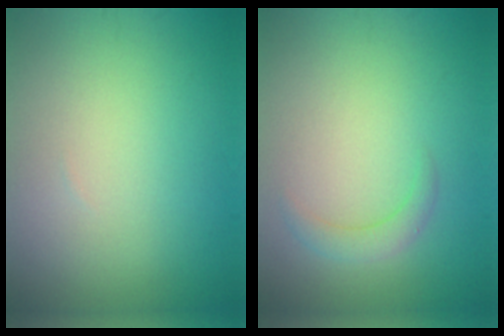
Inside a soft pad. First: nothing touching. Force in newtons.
{"total": 1.5, "press": 1.5, "slide": 0.1}